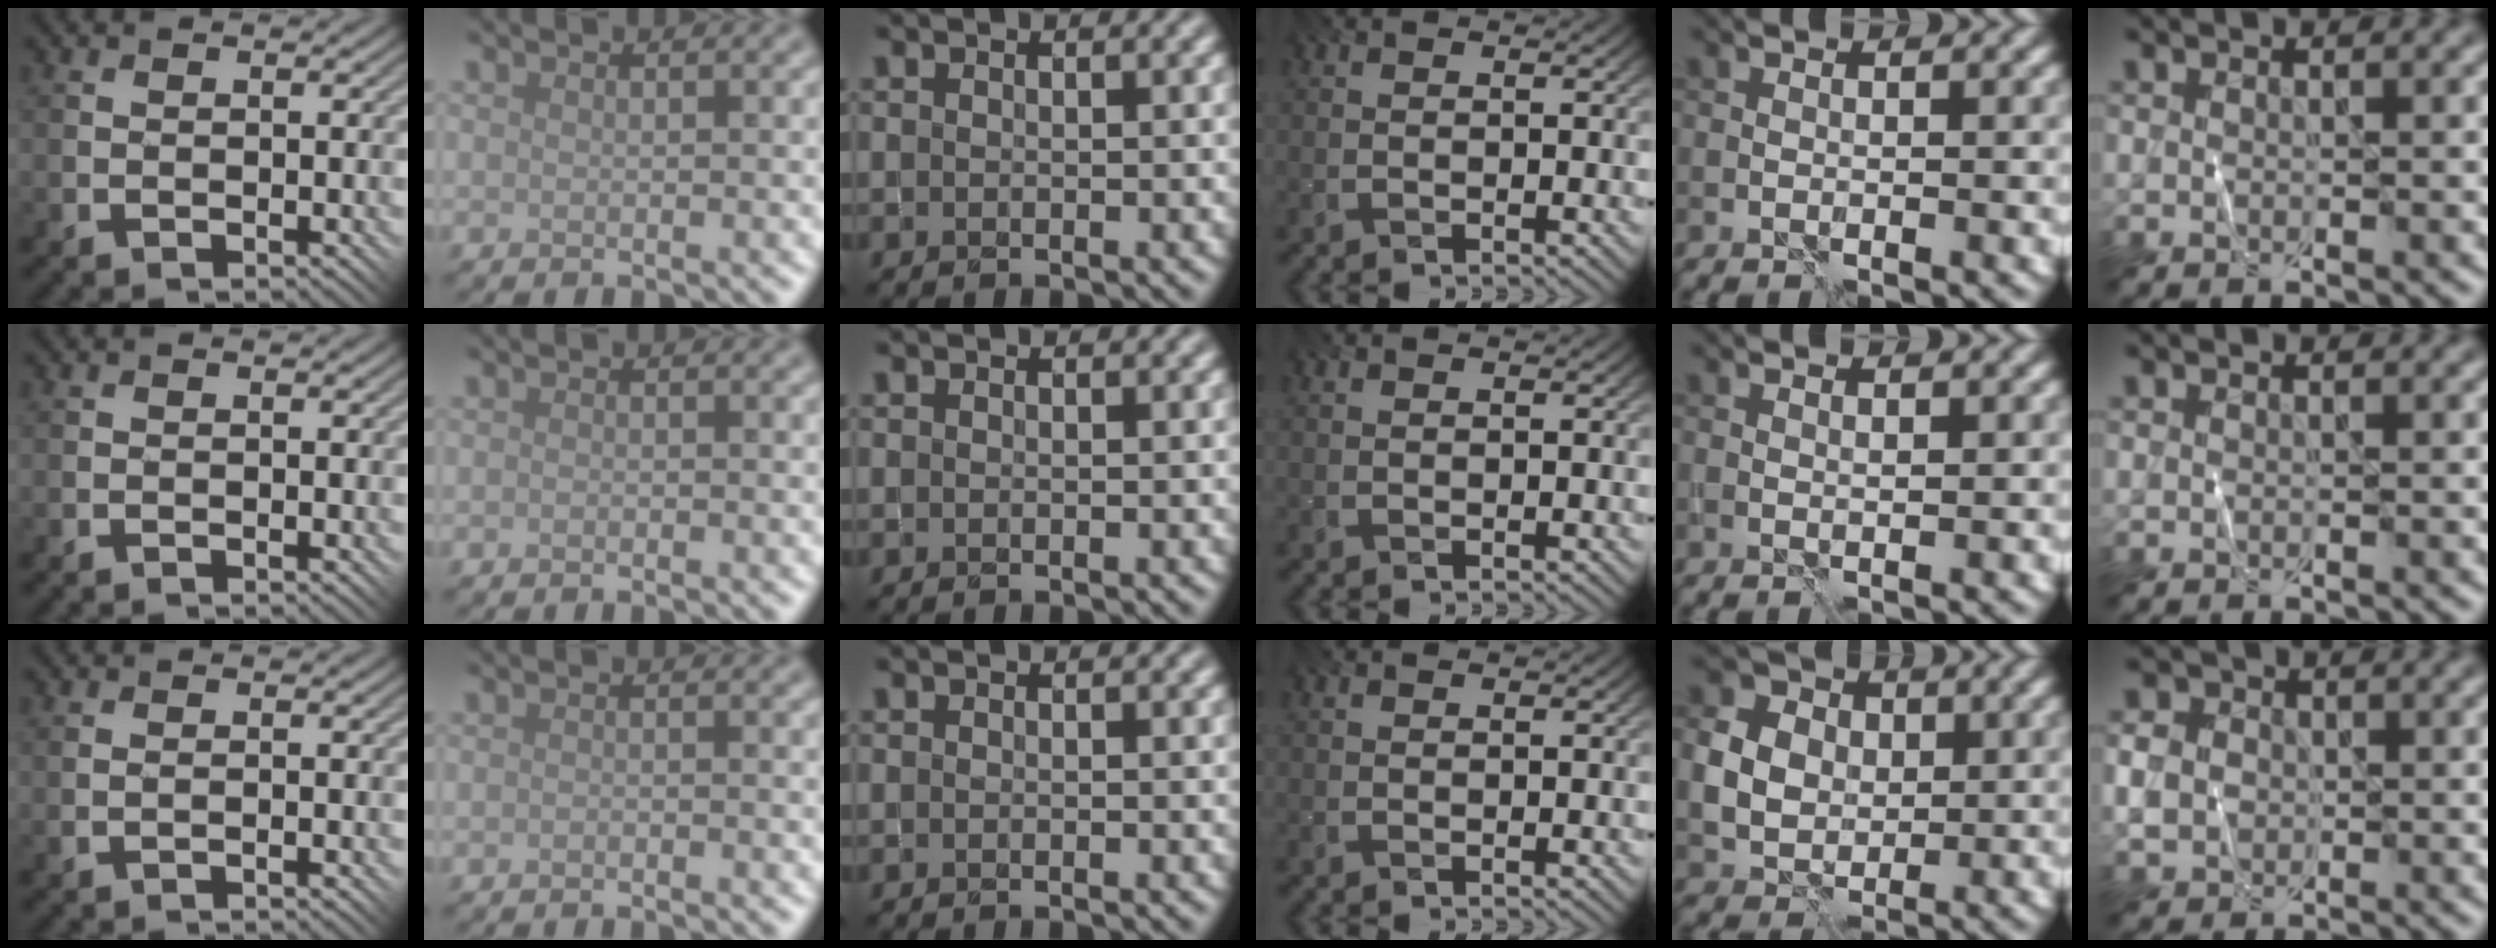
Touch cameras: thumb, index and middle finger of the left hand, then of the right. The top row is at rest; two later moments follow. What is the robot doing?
{"motion": "fold", "object": "shorts"}